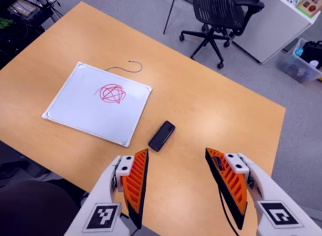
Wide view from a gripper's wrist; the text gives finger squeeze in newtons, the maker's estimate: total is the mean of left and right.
{"total": 0.0}